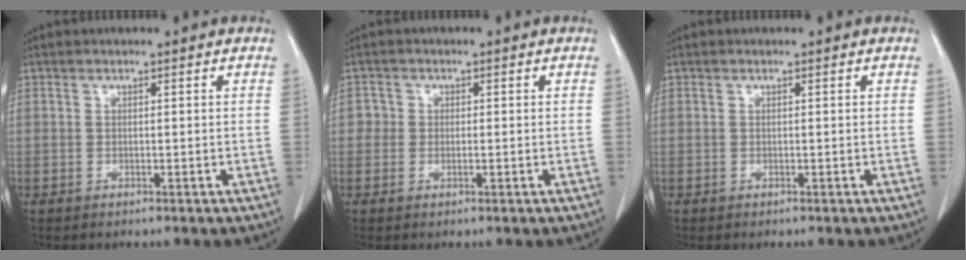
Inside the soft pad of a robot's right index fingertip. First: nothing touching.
{"total": 2.0, "force": [0.0, 1.9, 0.5], "torque": [0.002, 0.006, -0.005]}
{"total": 0.0}